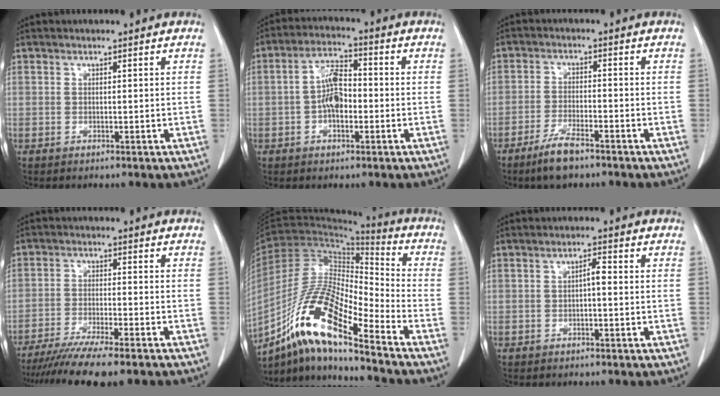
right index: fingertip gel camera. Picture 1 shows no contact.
{"total": 6.4, "force": [-1.0, 2.9, 5.6], "torque": [-0.115, 0.014, -0.025]}
{"total": 5.6, "force": [-4.1, 1.2, 3.6], "torque": [-0.079, -0.008, -0.074]}
{"total": 13.0, "force": [-10.9, 0.4, 7.1], "torque": [-0.105, -0.029, -0.170]}
{"total": 16.9, "force": [-10.6, 2.7, 12.9], "torque": [-0.246, -0.002, -0.190]}
{"total": 1.8, "force": [-0.2, 0.4, 1.7], "torque": [-0.028, 0.005, -0.003]}